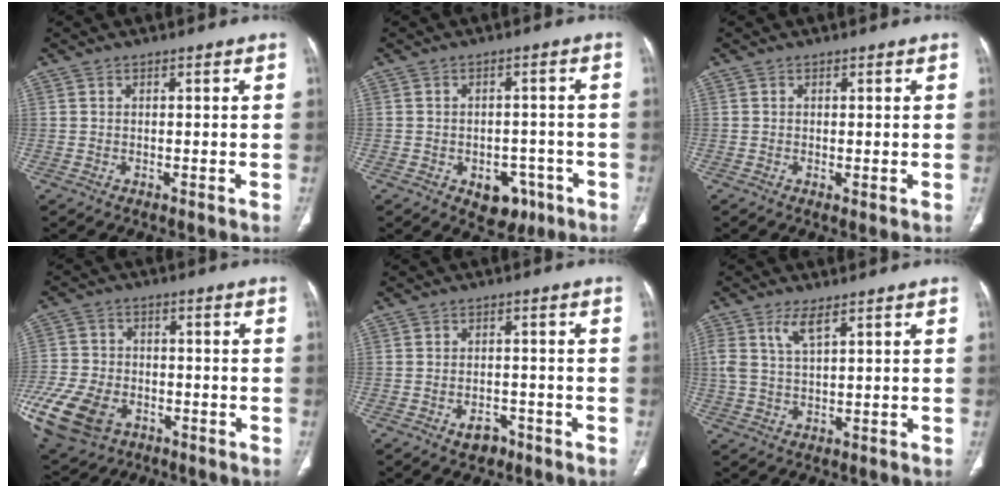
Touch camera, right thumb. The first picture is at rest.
{"total": 7.0, "force": [-3.4, 4.8, 3.8], "torque": [-0.020, 0.024, -0.037]}
{"total": 0.8, "force": [-0.1, 0.1, 0.8], "torque": [-0.019, -0.006, -0.002]}
{"total": 20.1, "force": [-8.4, 14.0, 11.7], "torque": [-0.297, 0.002, -0.143]}
{"total": 3.5, "force": [-2.2, 2.2, 1.6], "torque": [-0.018, 0.014, -0.027]}
{"total": 4.0, "force": [2.2, 1.0, 3.2], "torque": [-0.075, -0.006, 0.054]}